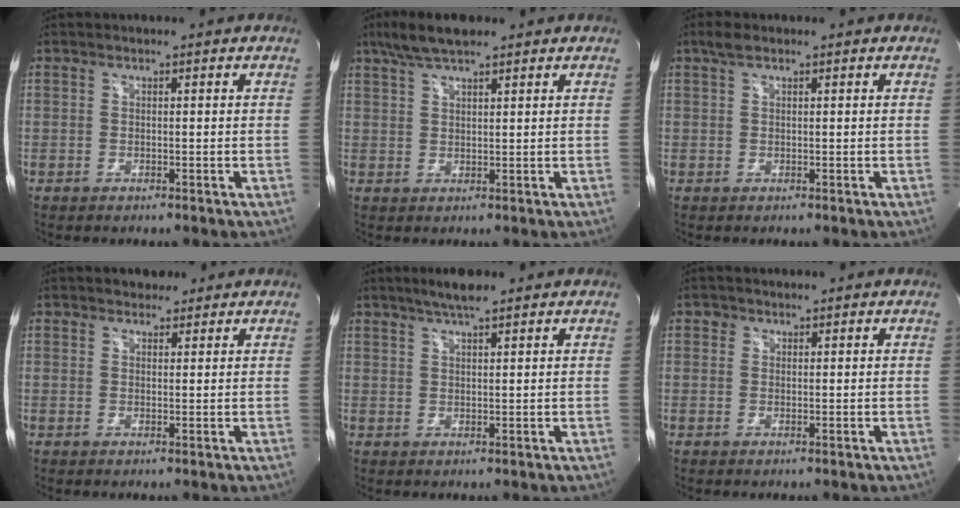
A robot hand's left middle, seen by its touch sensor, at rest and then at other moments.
{"total": 6.0, "force": [4.6, 1.4, 3.7], "torque": [-0.081, 0.021, 0.087]}
{"total": 1.8, "force": [1.2, 0.8, 1.1], "torque": [-0.025, 0.016, 0.024]}
{"total": 2.4, "force": [1.8, 1.4, 0.5], "torque": [-0.009, 0.007, 0.026]}
{"total": 4.2, "force": [3.2, 0.4, 2.6], "torque": [-0.053, 0.010, 0.058]}
{"total": 1.0, "force": [0.5, 0.9, 0.0], "torque": [0.010, 0.001, 0.005]}